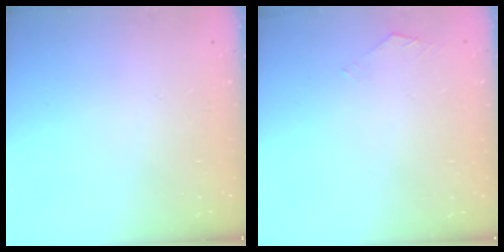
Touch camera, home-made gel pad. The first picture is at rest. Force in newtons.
{"total": 2.6, "press": 2.6, "slide": 0.5}